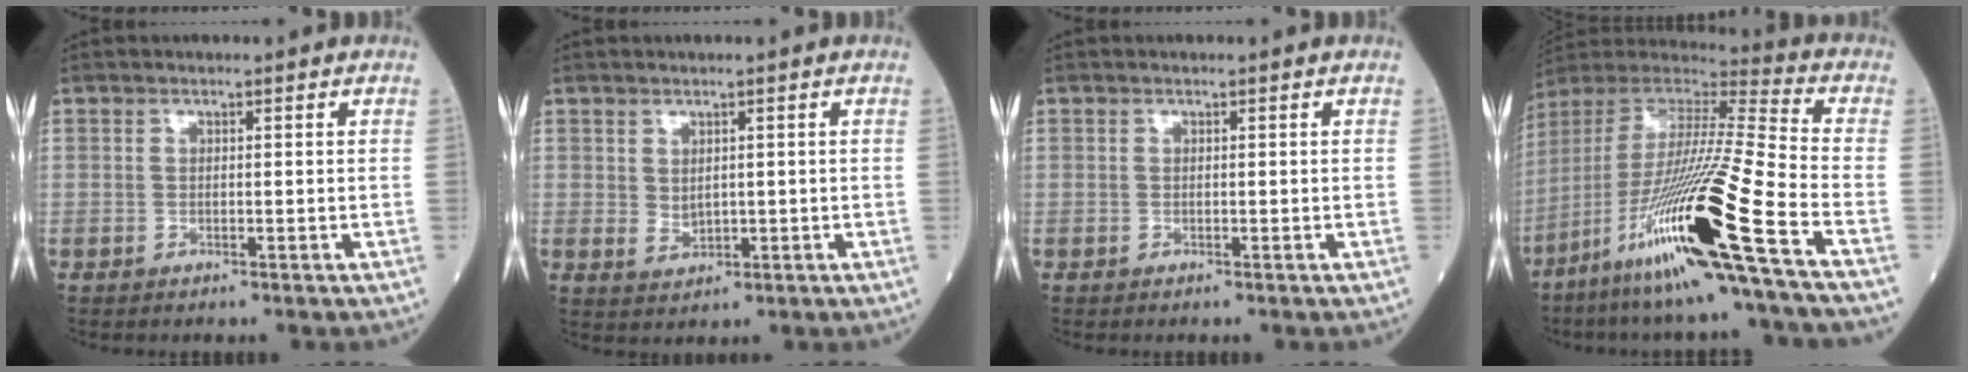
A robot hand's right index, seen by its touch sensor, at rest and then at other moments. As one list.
[{"total": 2.3, "force": [0.4, 1.6, 1.6], "torque": [-0.032, -0.003, 0.016]}, {"total": 0.0}, {"total": 24.2, "force": [-11.6, -1.0, 21.2], "torque": [-0.420, -0.051, -0.224]}]